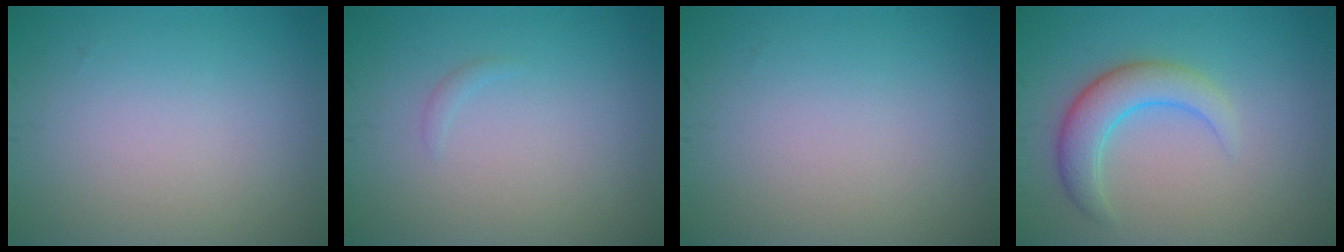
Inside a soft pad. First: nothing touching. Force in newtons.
{"total": 0.5, "press": 0.5, "slide": 0.1}
{"total": 0.0}
{"total": 4.0, "press": 4.0, "slide": 0.1}